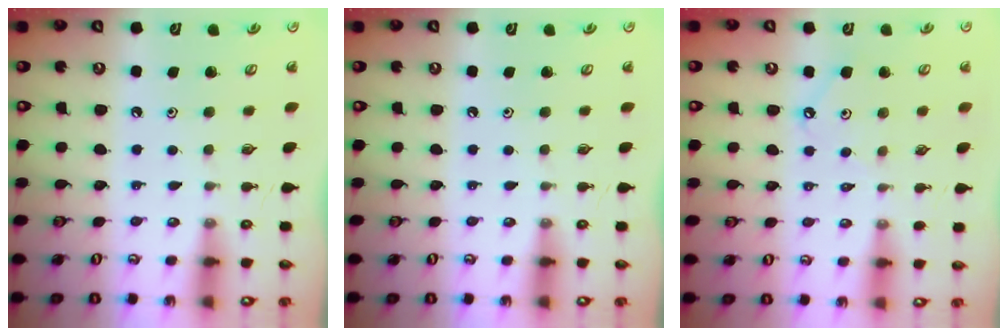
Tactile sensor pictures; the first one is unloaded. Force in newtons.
{"total": 0.0}
{"total": 3.1, "press": 3.1, "slide": 0.4}